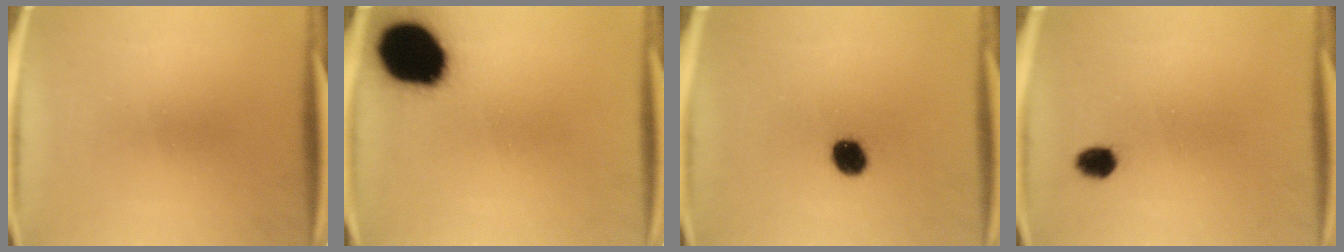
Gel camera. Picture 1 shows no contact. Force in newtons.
{"total": 18.7}
{"total": 5.9}
{"total": 3.1}